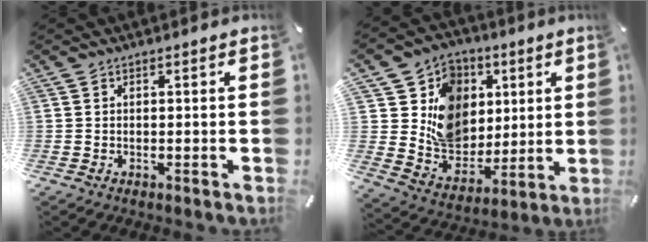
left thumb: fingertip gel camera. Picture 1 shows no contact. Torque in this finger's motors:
{"motor_torque": [2.47, 2.53, 1.29, -1.21, 0.39]}